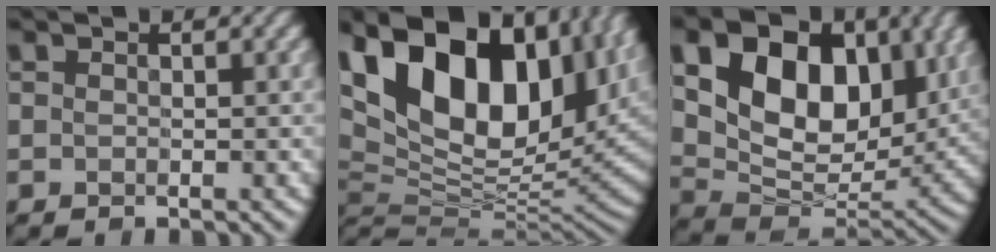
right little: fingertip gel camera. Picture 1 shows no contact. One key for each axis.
{"total": 20.6, "fx": 8.1, "fy": 11.6, "fz": 15.0, "tx": -0.271, "ty": 0.049, "tz": 0.134}
{"total": 13.8, "fx": 4.4, "fy": 9.0, "fz": 9.5, "tx": -0.169, "ty": 0.000, "tz": 0.077}